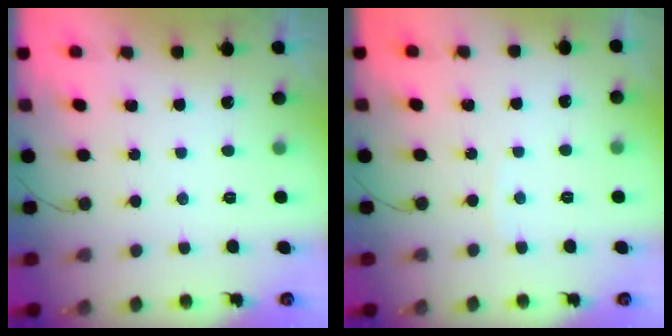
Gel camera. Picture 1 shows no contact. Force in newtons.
{"total": 2.2, "press": 2.2, "slide": 0.2}